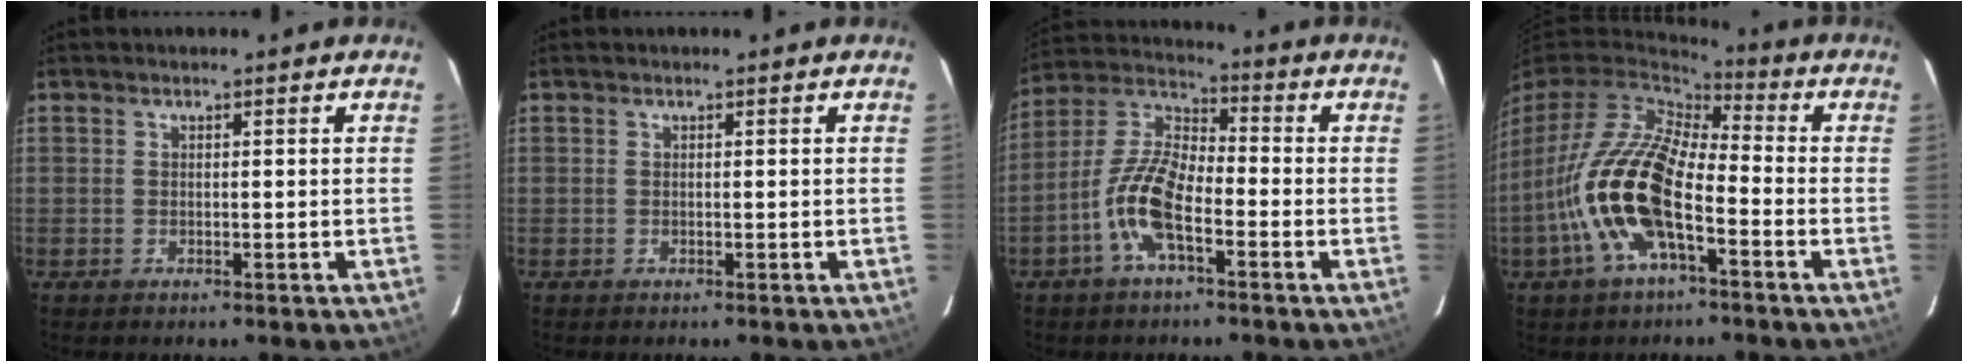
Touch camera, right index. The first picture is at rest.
{"total": 0.0}
{"total": 11.0, "force": [-4.7, 4.1, 9.1], "torque": [-0.199, 0.008, -0.097]}
{"total": 16.6, "force": [-5.7, 6.6, 14.1], "torque": [-0.294, -0.008, -0.117]}